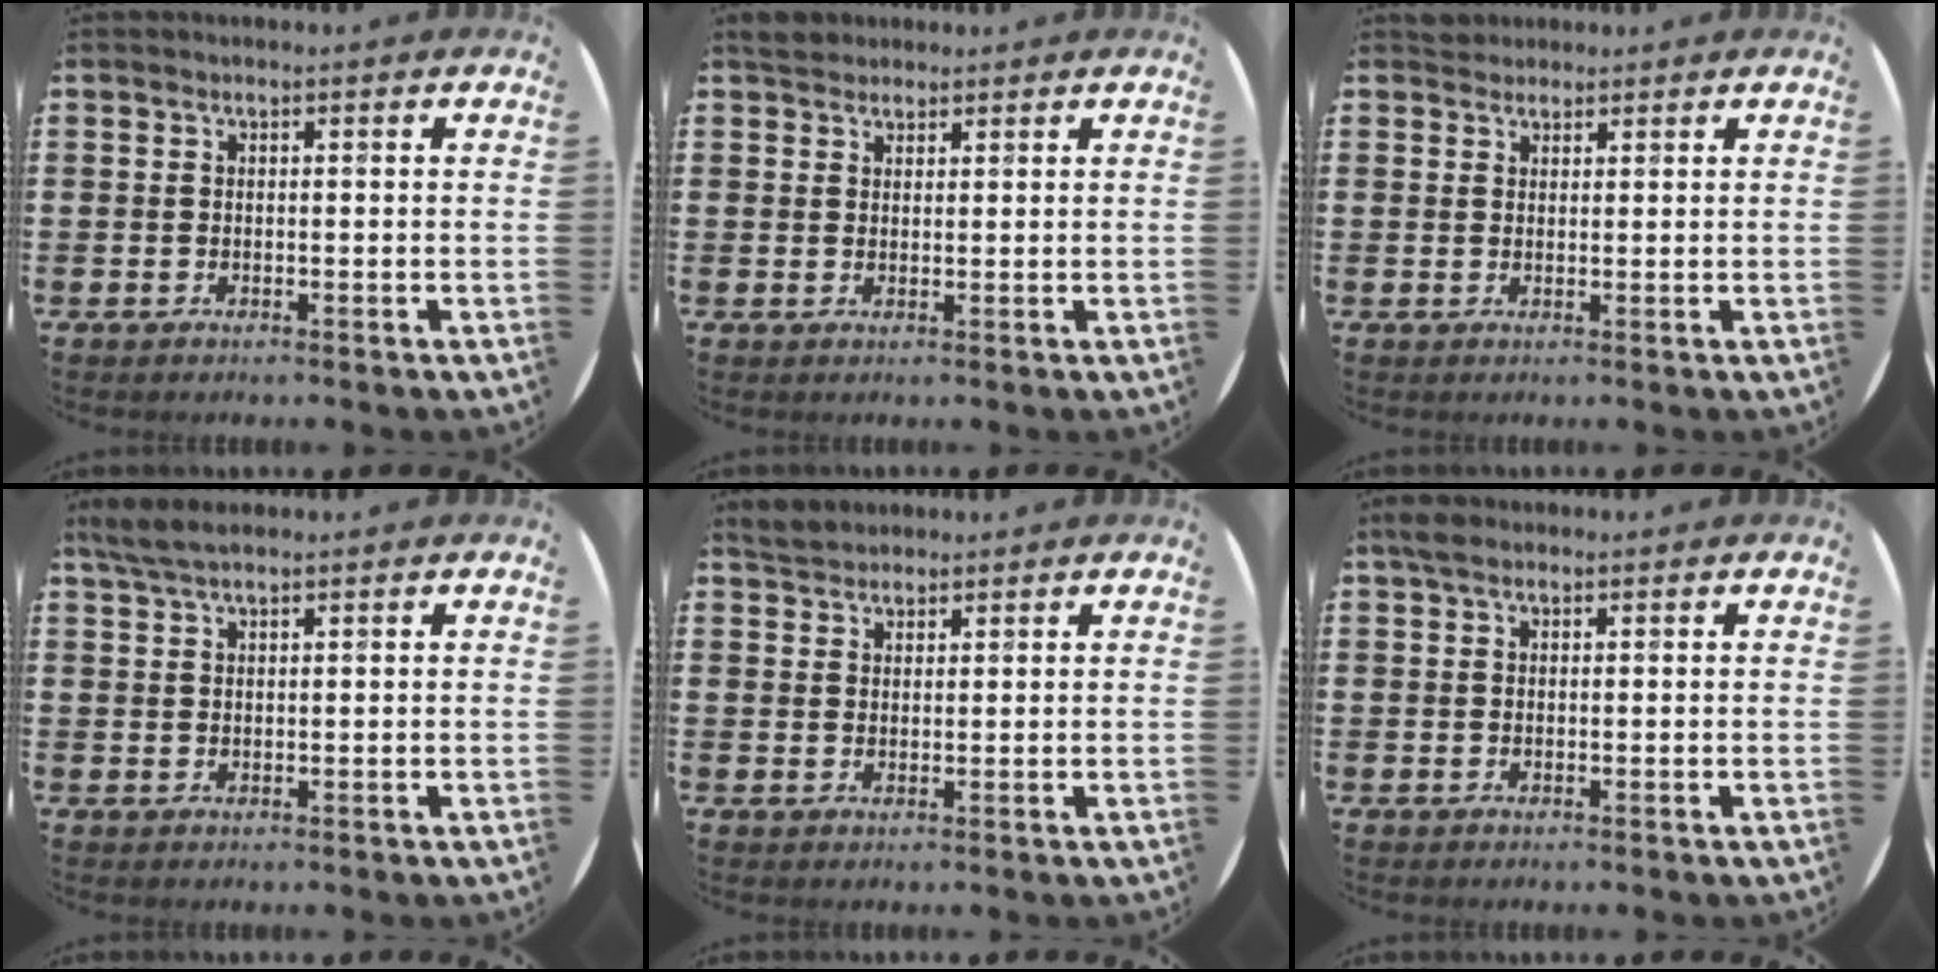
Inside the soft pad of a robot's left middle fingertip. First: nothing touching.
{"total": 2.3, "force": [2.1, 0.9, 0.1], "torque": [0.002, 0.004, 0.039]}
{"total": 1.7, "force": [1.6, 0.6, -0.1], "torque": [0.007, 0.001, 0.030]}
{"total": 3.0, "force": [2.4, 0.6, 1.7], "torque": [-0.037, 0.006, 0.044]}
{"total": 2.6, "force": [2.5, 0.8, 0.1], "torque": [0.000, 0.001, 0.048]}
{"total": 1.5, "force": [1.1, 0.7, 0.7], "torque": [-0.007, 0.003, 0.018]}